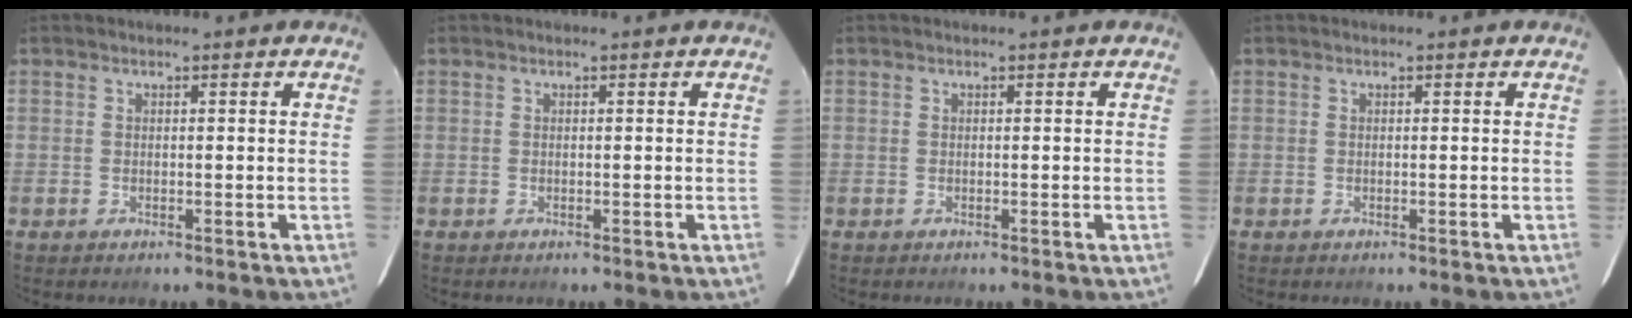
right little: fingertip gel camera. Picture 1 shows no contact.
{"total": 0.0}
{"total": 0.0}
{"total": 0.0}